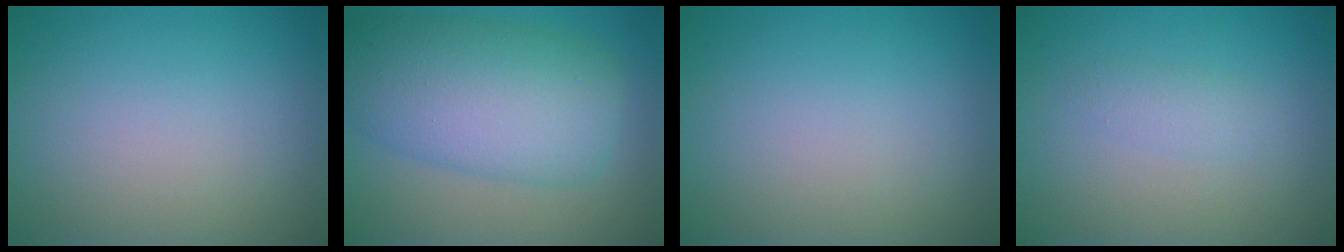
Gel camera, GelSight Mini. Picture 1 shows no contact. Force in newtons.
{"total": 9.2, "press": 9.2, "slide": 0.1}
{"total": 0.0}
{"total": 1.3, "press": 1.3, "slide": 0.1}